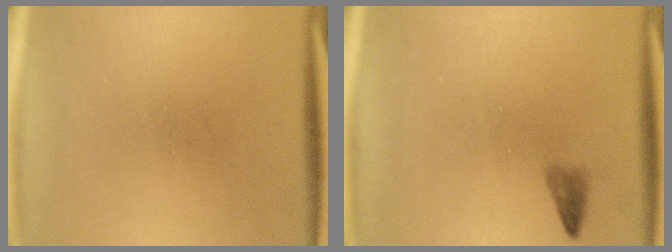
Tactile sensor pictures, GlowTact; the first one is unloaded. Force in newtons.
{"total": 1.2}